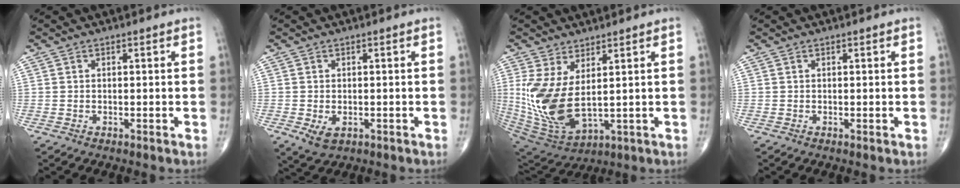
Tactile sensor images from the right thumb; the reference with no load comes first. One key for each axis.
{"total": 3.5, "fx": -1.2, "fy": 2.1, "fz": 2.5, "tx": -0.044, "ty": -0.003, "tz": -0.013}
{"total": 14.2, "fx": 2.1, "fy": 6.8, "fz": 12.3, "tx": -0.263, "ty": -0.029, "tz": 0.065}
{"total": 0.0}